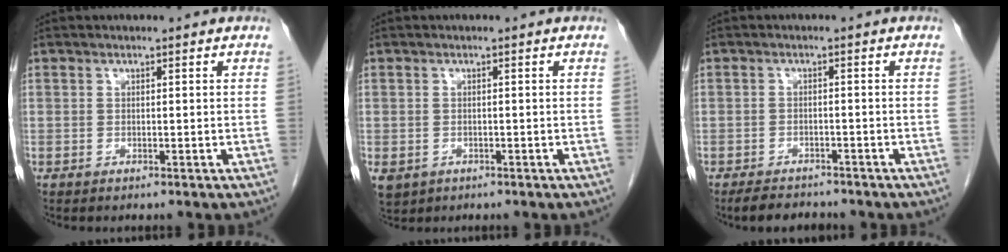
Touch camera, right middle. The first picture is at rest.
{"total": 5.6, "force": [-2.5, 4.6, 2.0], "torque": [-0.053, -0.007, -0.032]}
{"total": 4.6, "force": [-4.0, 1.7, 1.3], "torque": [-0.024, -0.006, -0.062]}